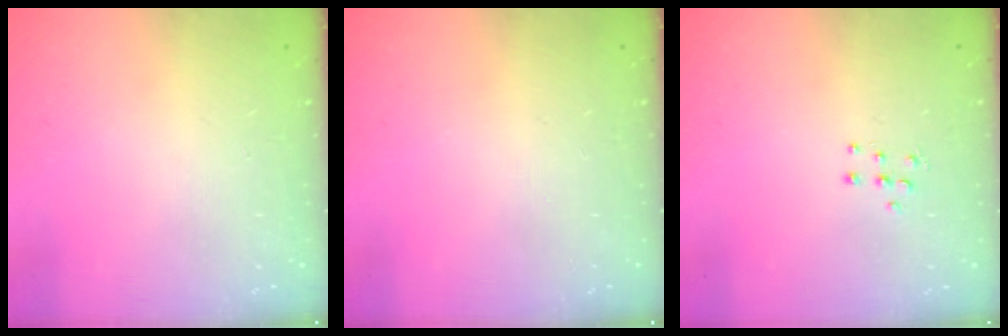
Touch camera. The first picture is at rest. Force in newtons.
{"total": 0.0}
{"total": 5.0, "press": 4.9, "slide": 0.5}